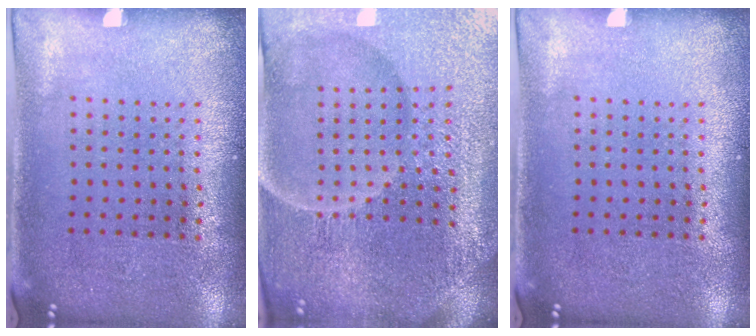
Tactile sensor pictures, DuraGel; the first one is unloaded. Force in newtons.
{"total": 6.3, "press": 5.7, "slide": 2.7}
{"total": 0.0}